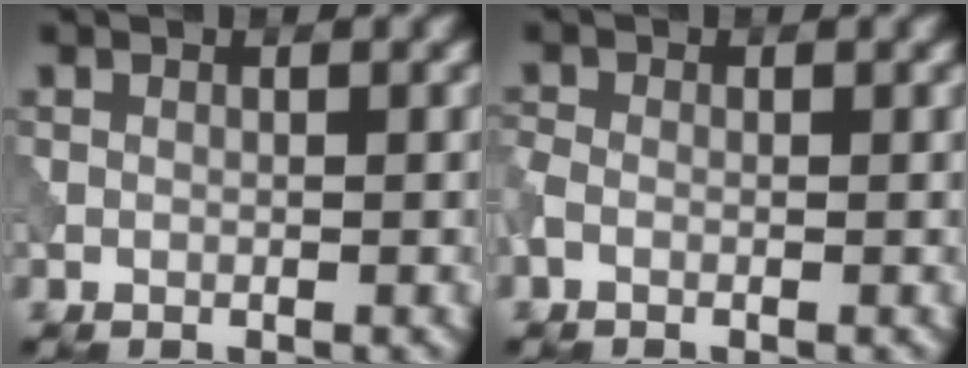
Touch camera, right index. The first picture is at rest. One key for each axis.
{"total": 1.2, "fx": -0.5, "fy": 0.8, "fz": 0.8, "tx": -0.020, "ty": -0.001, "tz": -0.014}